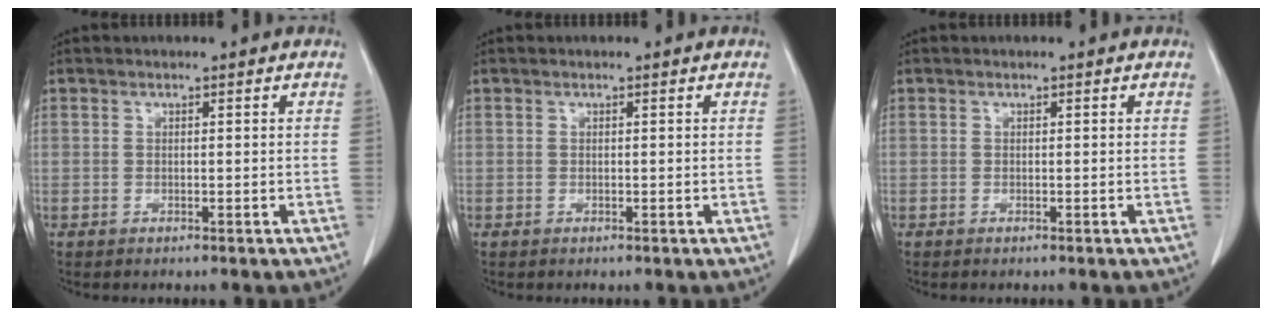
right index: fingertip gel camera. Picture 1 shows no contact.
{"total": 0.0}
{"total": 0.0}